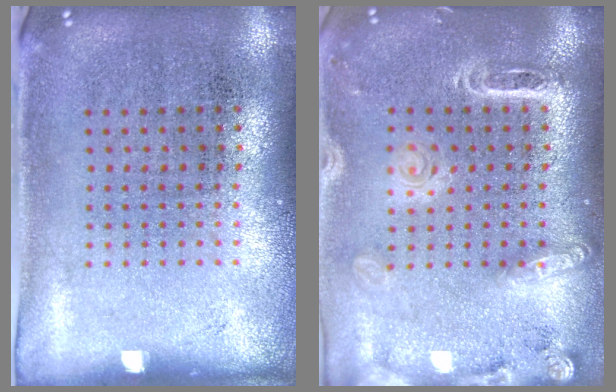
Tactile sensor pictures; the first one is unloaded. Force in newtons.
{"total": 2.0, "press": 1.8, "slide": 0.8}